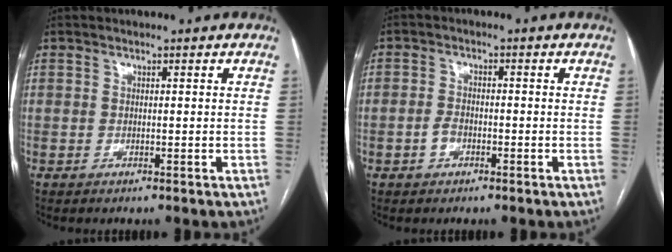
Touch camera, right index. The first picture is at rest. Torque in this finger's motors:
{"motor_torque": [-0.64, 0.27, -0.65, -0.21]}